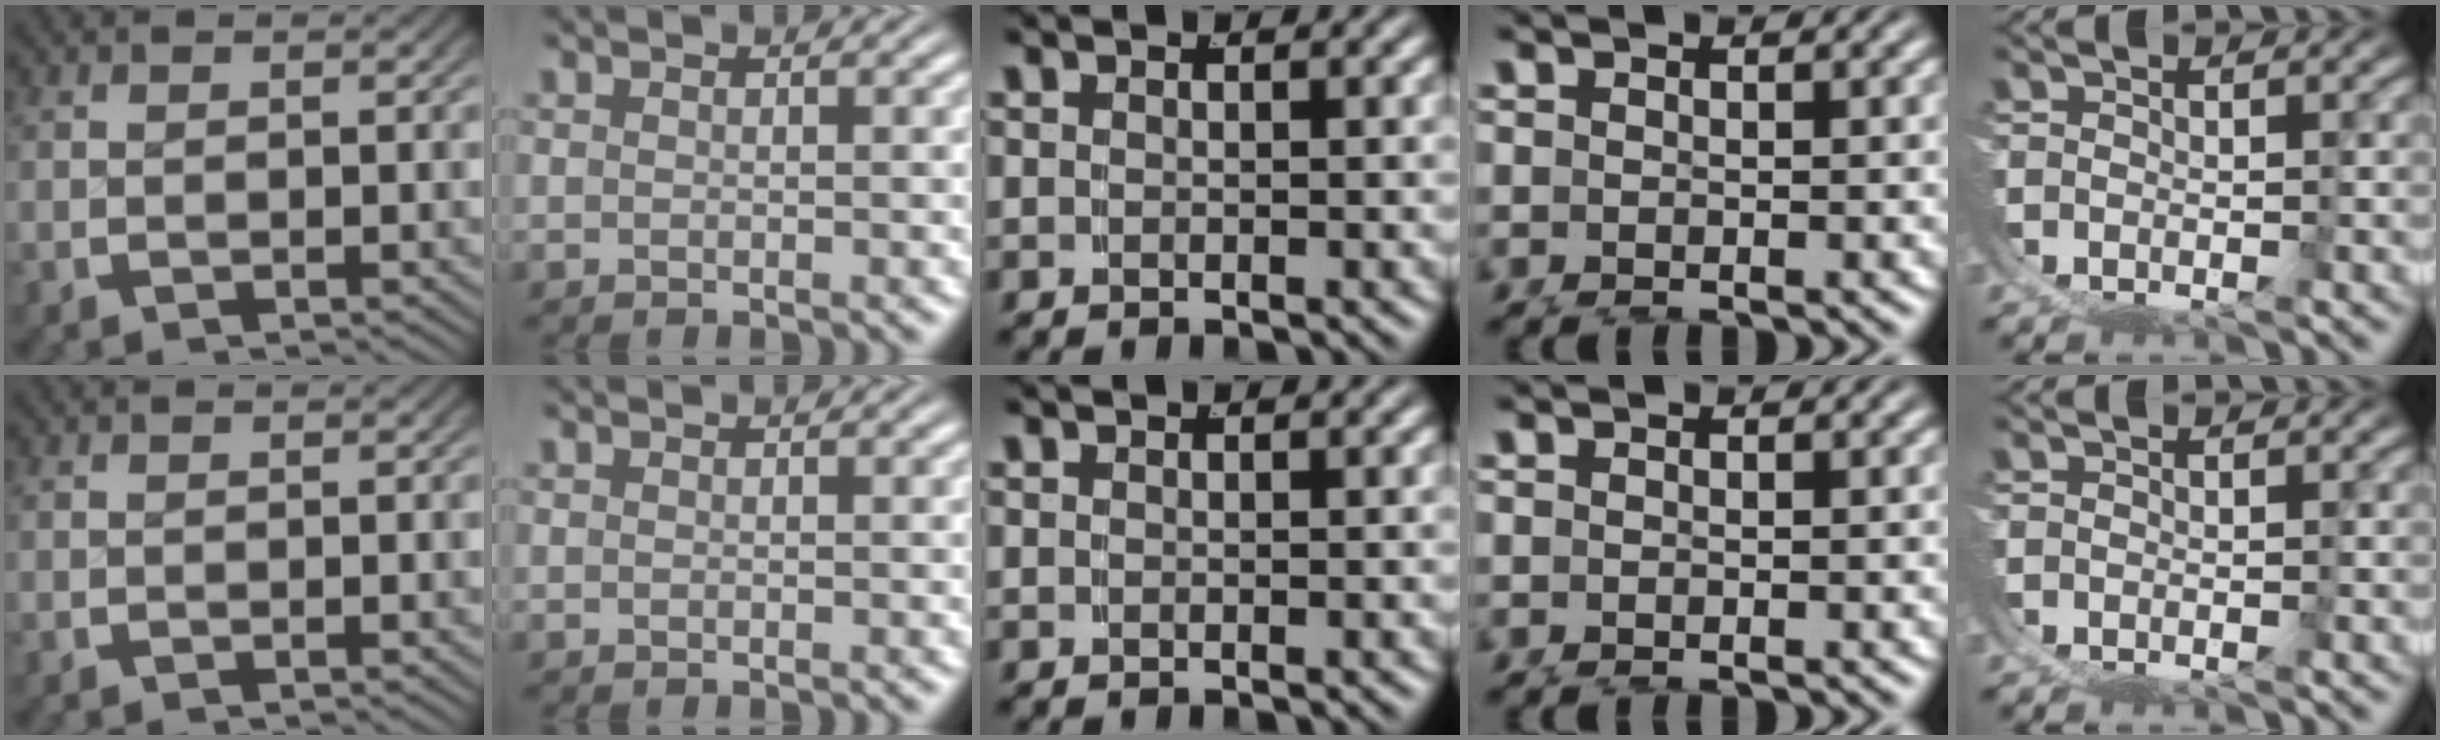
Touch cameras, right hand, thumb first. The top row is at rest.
{}